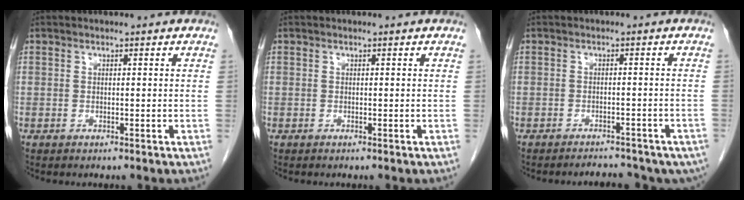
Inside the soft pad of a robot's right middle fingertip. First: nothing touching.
{"total": 0.0}
{"total": 9.0, "force": [-7.8, 3.3, 3.2], "torque": [-0.039, 0.007, -0.084]}